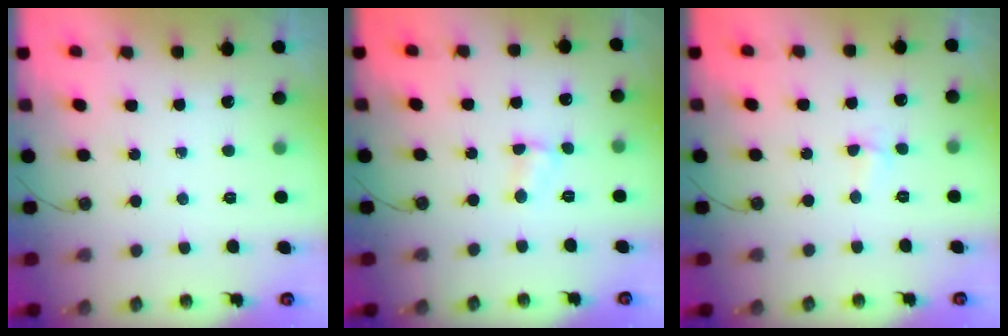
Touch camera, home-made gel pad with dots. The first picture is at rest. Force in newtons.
{"total": 3.3, "press": 3.3, "slide": 0.4}
{"total": 2.6, "press": 2.5, "slide": 0.5}